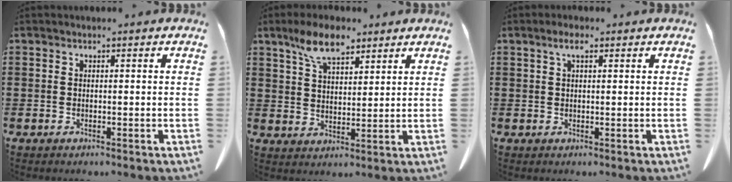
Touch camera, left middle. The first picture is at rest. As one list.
[{"total": 7.7, "force": [5.4, 3.2, 4.5], "torque": [-0.103, 0.001, 0.100]}, {"total": 2.5, "force": [1.2, 0.8, 2.0], "torque": [-0.045, 0.004, 0.020]}]